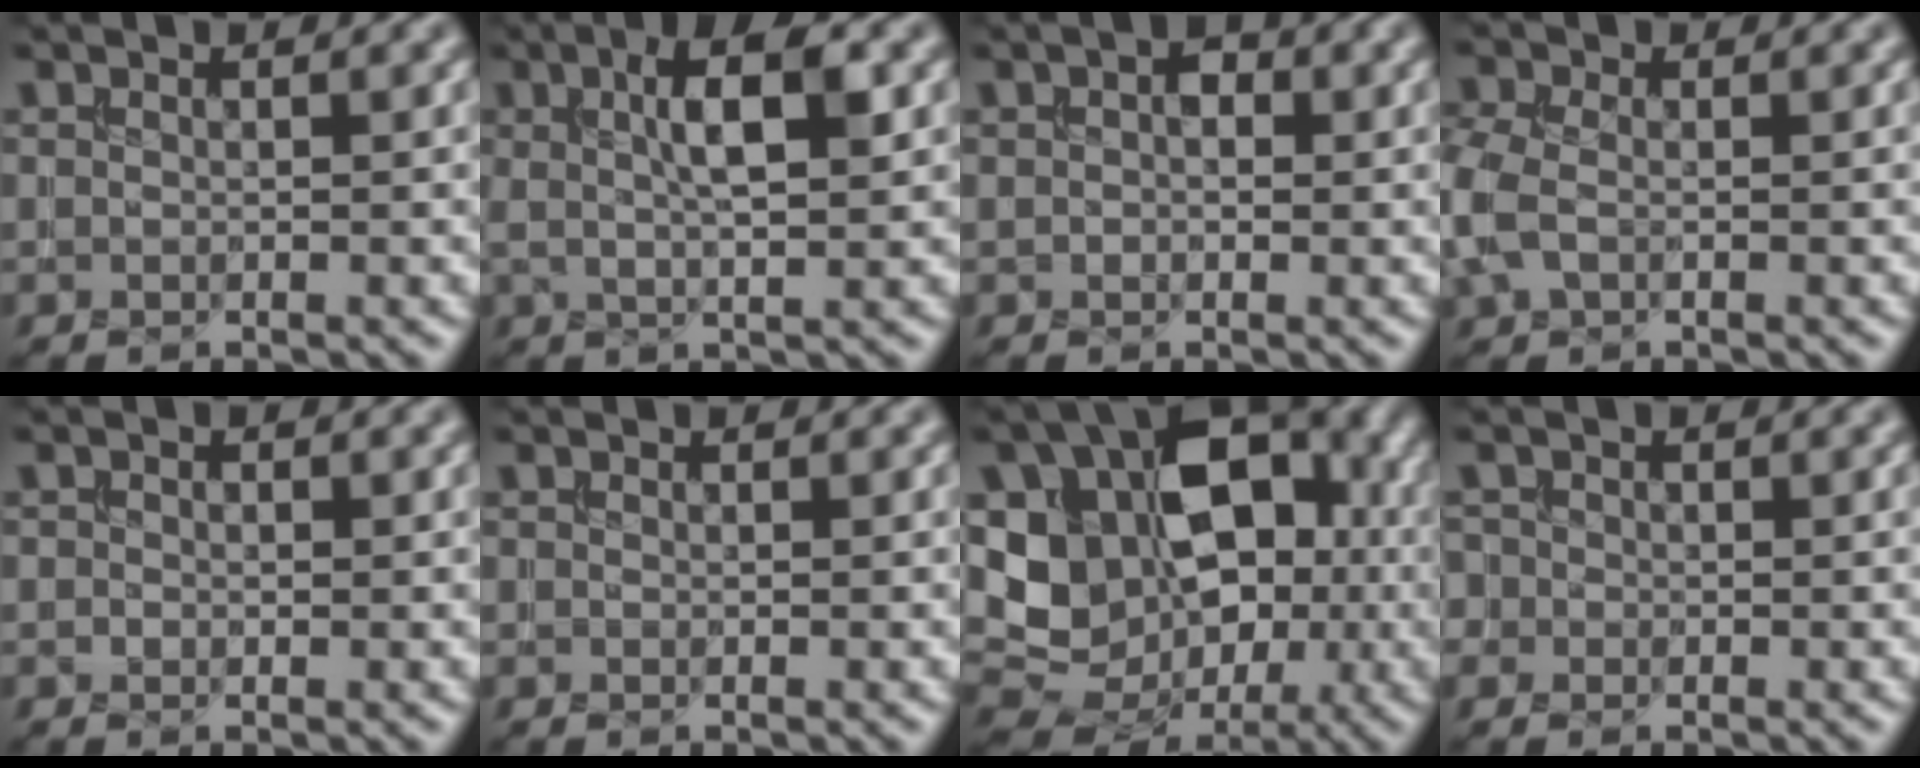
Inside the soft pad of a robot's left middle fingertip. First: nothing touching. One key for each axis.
{"total": 5.1, "fx": 1.3, "fy": 1.2, "fz": 4.8, "tx": -0.081, "ty": 0.007, "tz": 0.019}
{"total": 2.0, "fx": 0.6, "fy": 1.3, "fz": 1.4, "tx": -0.021, "ty": 0.004, "tz": 0.007}
{"total": 3.8, "fx": -0.6, "fy": 2.6, "fz": 2.7, "tx": -0.080, "ty": 0.003, "tz": -0.024}
{"total": 1.0, "fx": -0.2, "fy": 0.8, "fz": 0.5, "tx": -0.011, "ty": -0.004, "tz": -0.005}
{"total": 0.0}
{"total": 14.9, "fx": 0.6, "fy": 11.0, "fz": 10.0, "tx": -0.161, "ty": -0.002, "tz": 0.018}
{"total": 1.4, "fx": -0.3, "fy": 1.3, "fz": 0.3, "tx": 0.003, "ty": 0.005, "tz": -0.016}